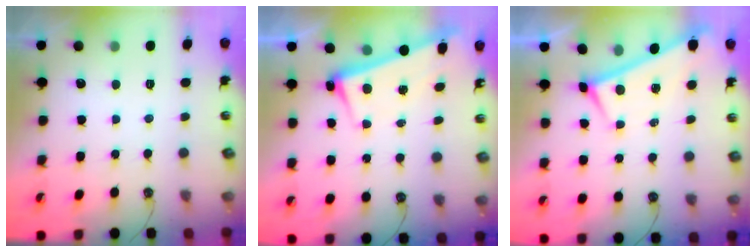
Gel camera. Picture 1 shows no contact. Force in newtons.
{"total": 3.3, "press": 3.2, "slide": 0.9}
{"total": 0.0}